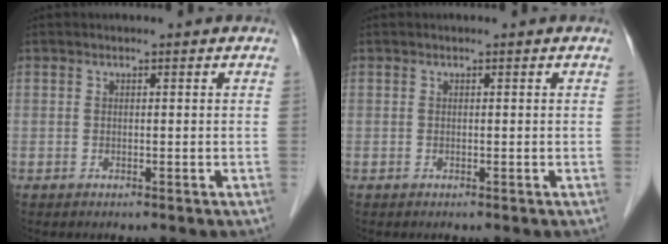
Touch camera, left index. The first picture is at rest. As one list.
[{"total": 0.0}]